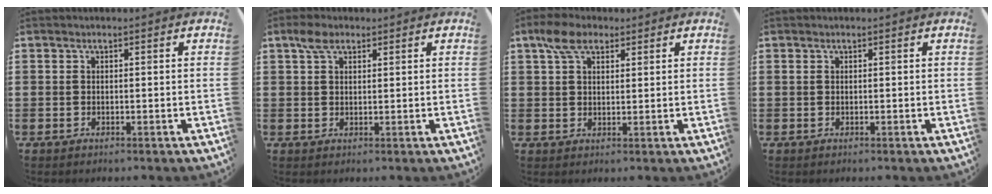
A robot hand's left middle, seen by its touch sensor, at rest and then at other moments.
{"total": 3.1, "force": [2.1, 1.6, 1.6], "torque": [-0.026, 0.004, 0.036]}
{"total": 5.0, "force": [3.3, 2.8, 2.5], "torque": [-0.051, 0.009, 0.059]}
{"total": 0.0}